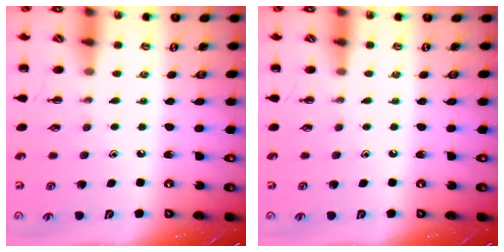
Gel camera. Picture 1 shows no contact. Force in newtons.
{"total": 0.0}